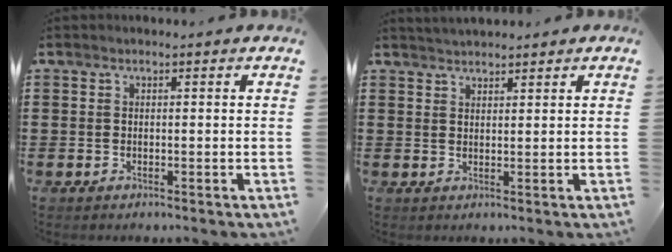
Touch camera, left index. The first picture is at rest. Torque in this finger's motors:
{"motor_torque": [1.34, -0.80, 0.23, 0.10]}